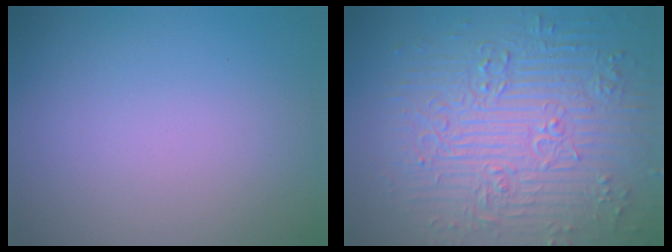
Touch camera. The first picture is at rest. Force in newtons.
{"total": 9.6, "press": 6.8, "slide": 6.7}